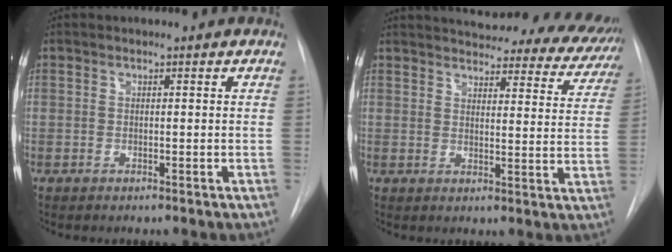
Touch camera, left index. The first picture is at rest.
{"total": 26.1, "force": [24.1, 6.2, 8.1], "torque": [-0.121, -0.055, 0.271]}